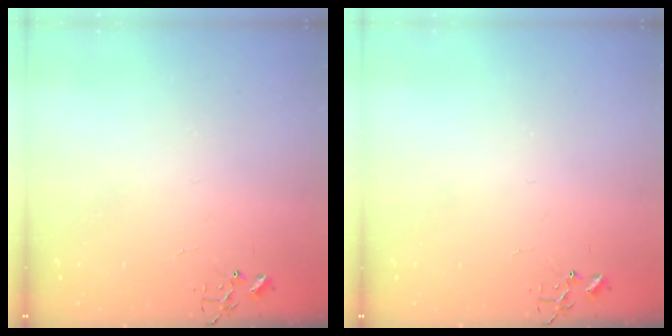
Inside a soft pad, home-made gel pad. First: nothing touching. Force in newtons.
{"total": 0.0}